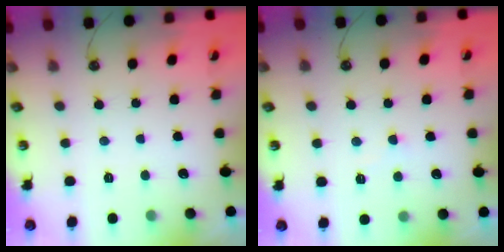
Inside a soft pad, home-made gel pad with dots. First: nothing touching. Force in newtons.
{"total": 4.8, "press": 4.8, "slide": 0.5}